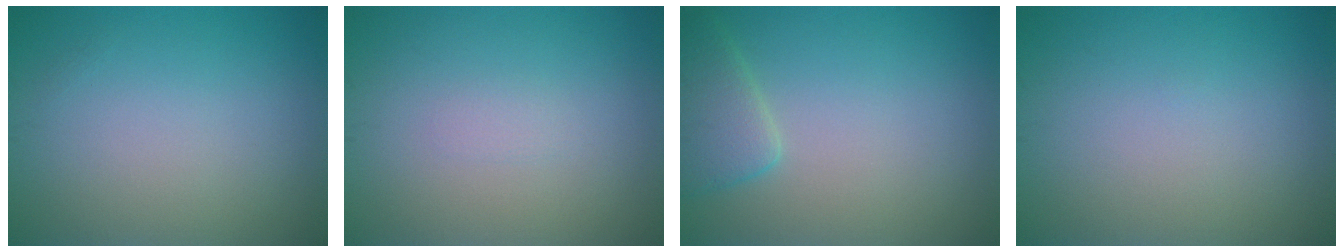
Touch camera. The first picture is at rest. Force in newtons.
{"total": 0.7, "press": 0.7, "slide": 0.1}
{"total": 3.0, "press": 3.0, "slide": 0.3}
{"total": 0.0}